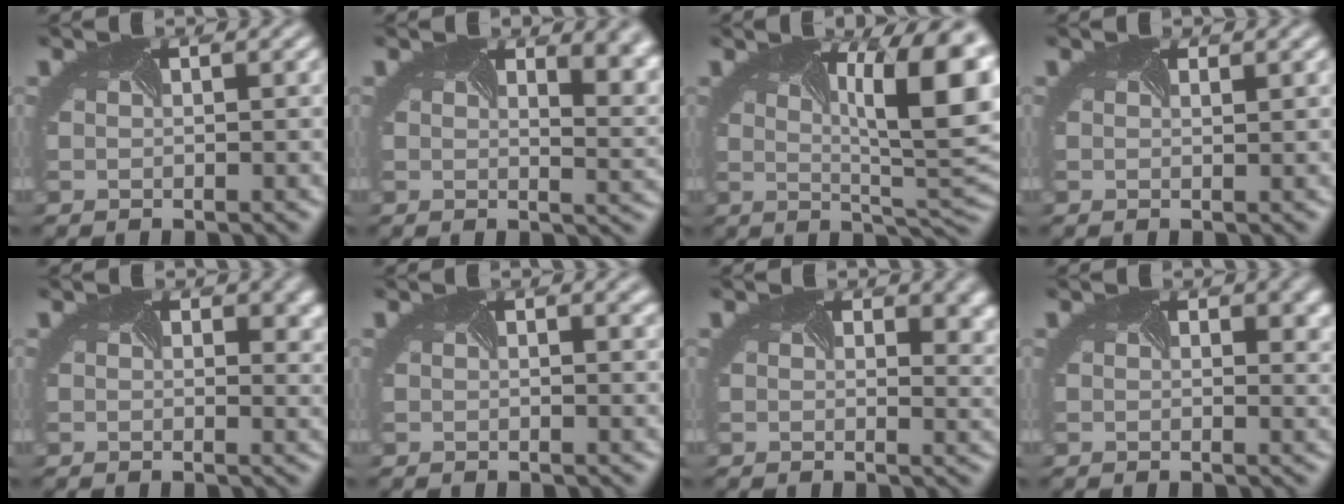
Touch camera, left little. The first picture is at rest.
{"total": 10.2, "force": [5.1, 5.3, 7.1], "torque": [-0.078, 0.041, 0.059]}
{"total": 11.5, "force": [2.6, 4.0, 10.5], "torque": [-0.104, 0.006, 0.026]}
{"total": 0.0}
{"total": 5.0, "force": [2.3, 2.8, 3.4], "torque": [-0.032, 0.002, 0.037]}
{"total": 2.7, "force": [1.6, 1.2, 1.9], "torque": [-0.019, 0.015, 0.013]}
{"total": 7.0, "force": [3.4, 3.8, 4.8], "torque": [-0.050, 0.002, 0.053]}
{"total": 5.0, "force": [2.0, 2.8, 3.6], "torque": [-0.034, 0.003, 0.033]}